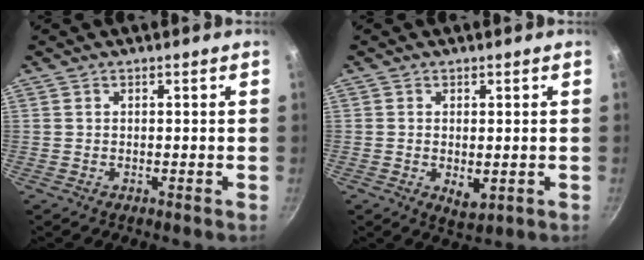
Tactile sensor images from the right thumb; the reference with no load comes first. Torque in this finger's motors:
{"motor_torque": [-0.35, 0.10, -0.12, 0.01, 0.07]}